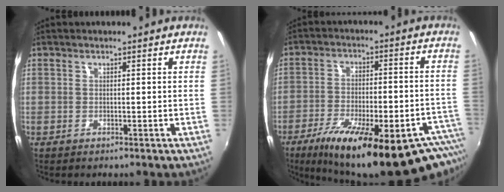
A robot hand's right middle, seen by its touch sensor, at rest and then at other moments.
{"total": 26.2, "force": [-17.8, 6.8, 18.0], "torque": [-0.295, -0.055, -0.252]}